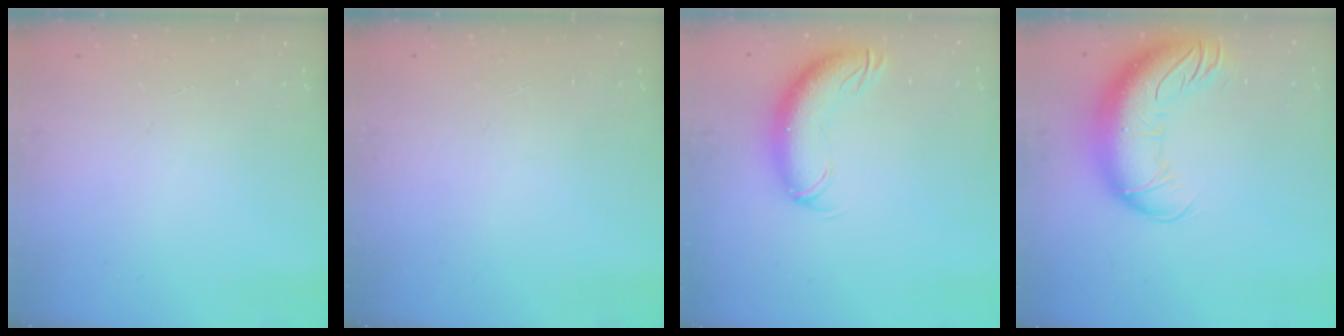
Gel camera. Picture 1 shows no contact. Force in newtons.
{"total": 0.0}
{"total": 11.2, "press": 10.8, "slide": 2.9}
{"total": 16.7, "press": 16.2, "slide": 4.0}